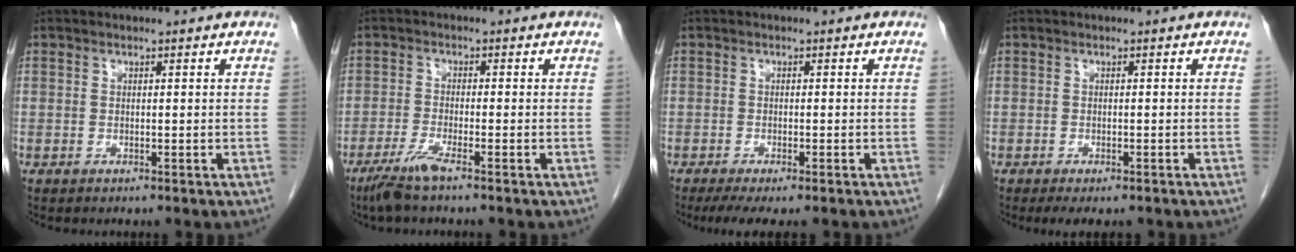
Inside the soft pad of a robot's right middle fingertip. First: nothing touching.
{"total": 4.1, "force": [-2.9, -0.3, 2.8], "torque": [-0.064, -0.012, -0.062]}
{"total": 6.1, "force": [-4.6, 1.1, 3.8], "torque": [-0.053, -0.014, -0.070]}
{"total": 3.7, "force": [-2.8, 1.3, 2.0], "torque": [-0.026, -0.007, -0.036]}